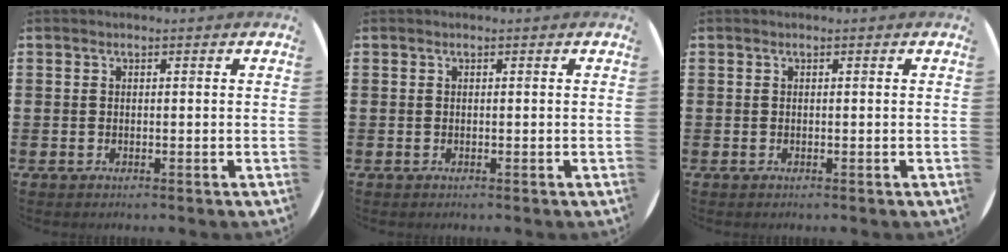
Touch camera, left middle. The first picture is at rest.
{"total": 0.0}
{"total": 0.0}